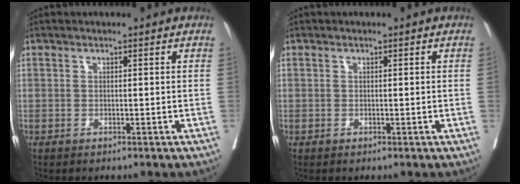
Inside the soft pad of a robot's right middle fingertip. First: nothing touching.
{"total": 0.0}